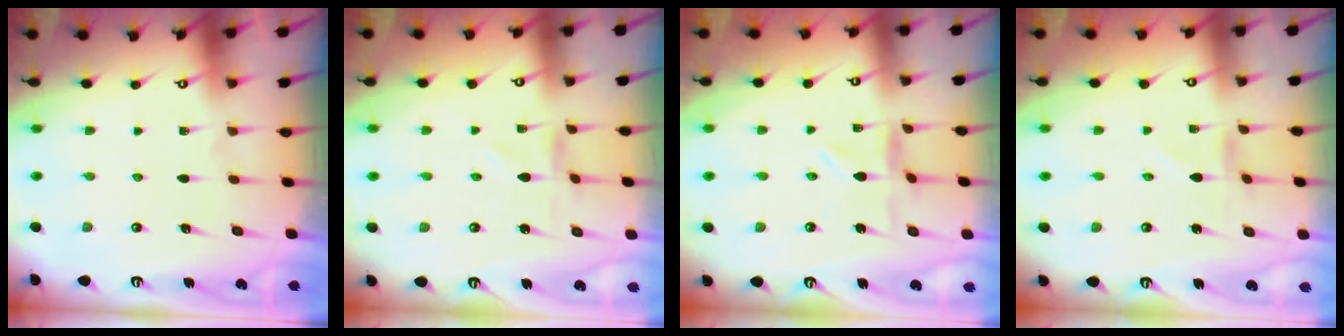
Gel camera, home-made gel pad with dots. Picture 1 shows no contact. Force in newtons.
{"total": 0.8, "press": 0.8, "slide": 0.1}
{"total": 0.9, "press": 0.8, "slide": 0.3}
{"total": 1.0, "press": 1.0, "slide": 0.1}